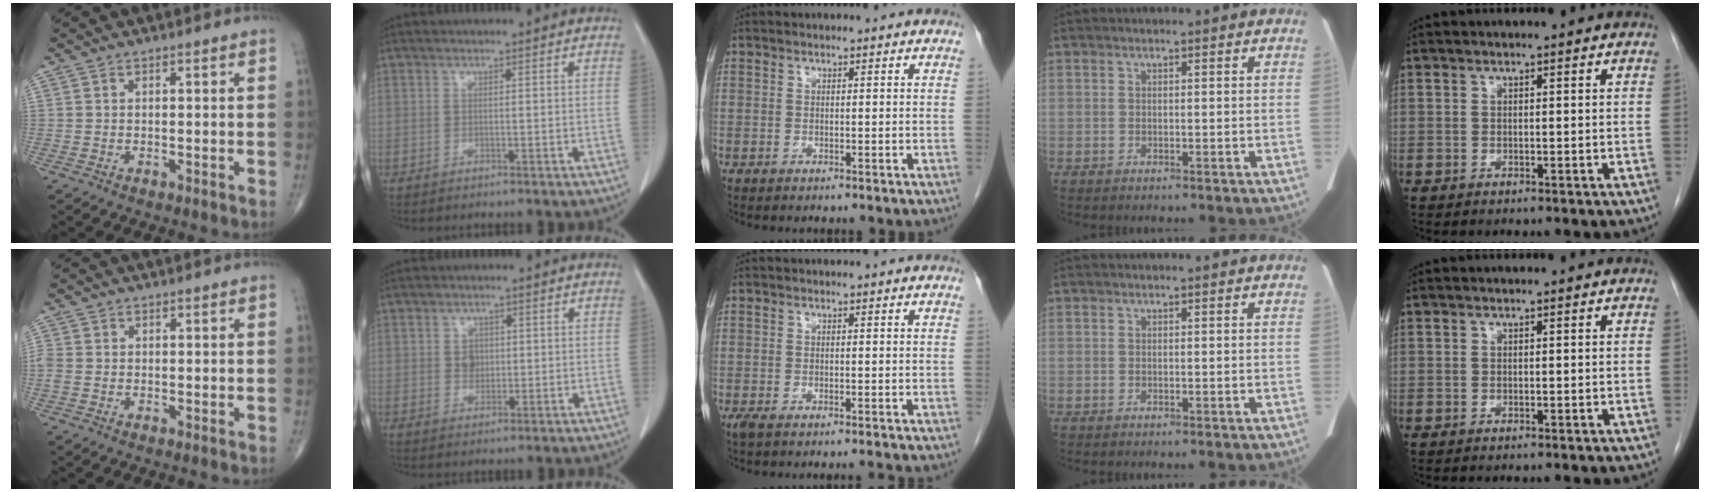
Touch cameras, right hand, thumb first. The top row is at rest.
{"thumb": {"total": 1.8, "force": [-0.2, 1.5, 1.1], "torque": [-0.033, 0.003, -0.004]}, "index": {"total": 2.3, "force": [0.3, 2.0, 1.2], "torque": [-0.017, 0.002, 0.007]}, "middle": {"total": 3.0, "force": [-2.6, -0.1, 1.4], "torque": [-0.021, -0.007, -0.043]}}